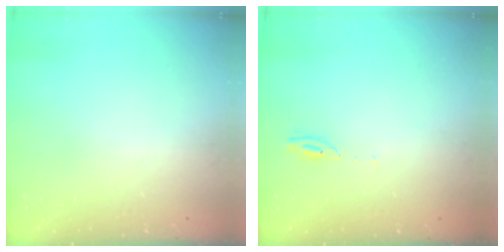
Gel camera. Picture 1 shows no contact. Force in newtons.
{"total": 4.4, "press": 4.4, "slide": 0.1}